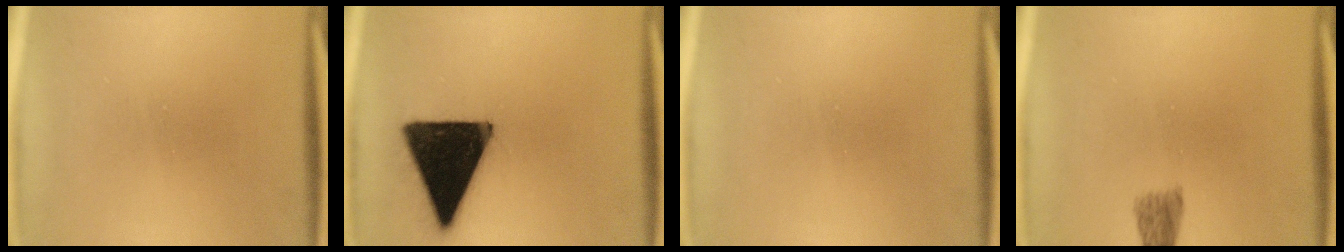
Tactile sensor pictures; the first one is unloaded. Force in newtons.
{"total": 19.2}
{"total": 0.0}
{"total": 3.3}